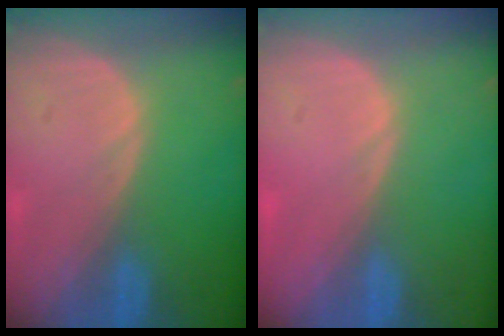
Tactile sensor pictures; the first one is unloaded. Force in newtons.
{"total": 0.5, "press": 0.0, "slide": 0.5}